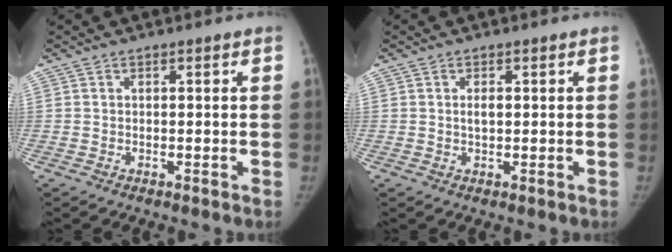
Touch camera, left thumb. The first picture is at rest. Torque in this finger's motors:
{"motor_torque": [0.37, 0.36, 0.66, -0.02, 0.10]}